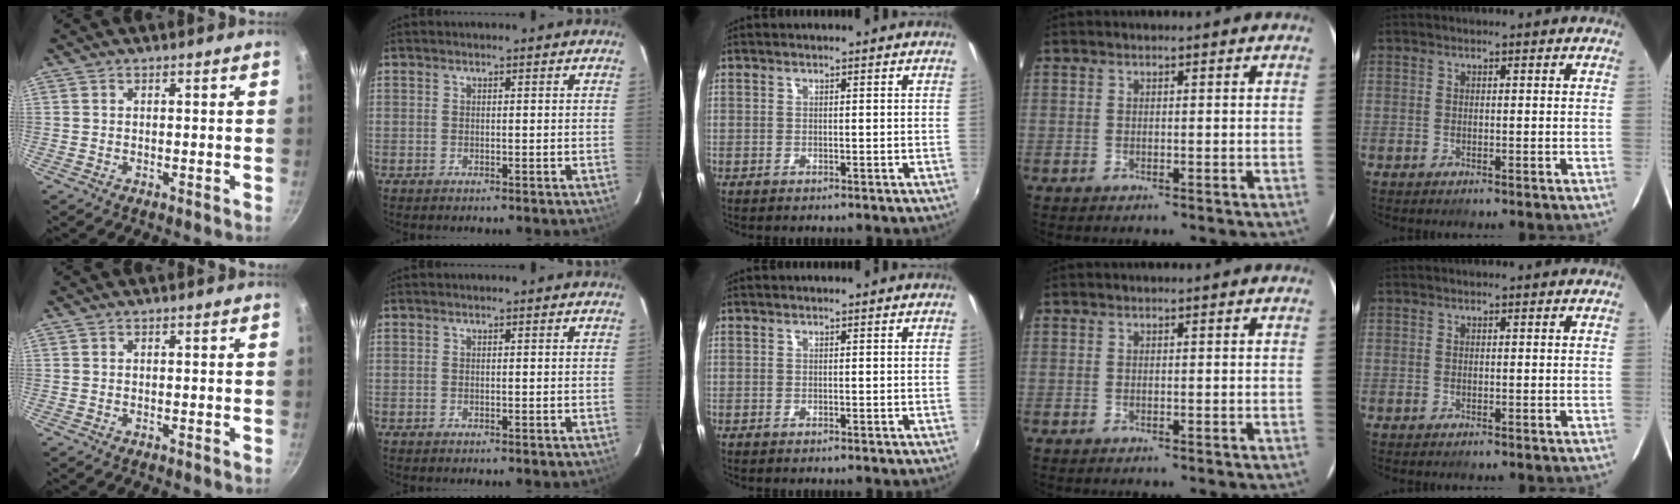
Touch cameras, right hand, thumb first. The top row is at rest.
{}